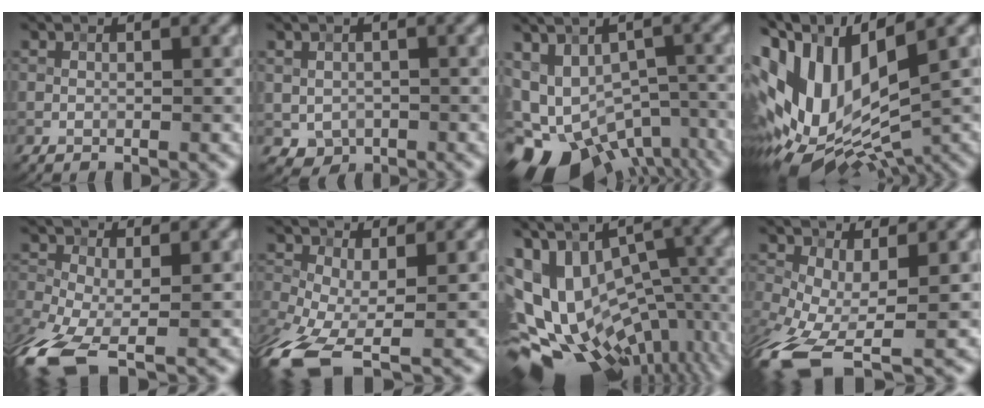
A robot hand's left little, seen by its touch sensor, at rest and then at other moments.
{"total": 1.9, "force": [-0.3, 1.6, 1.0], "torque": [-0.018, -0.009, -0.001]}
{"total": 12.8, "force": [-6.8, 8.1, 7.2], "torque": [-0.117, -0.018, -0.076]}
{"total": 14.6, "force": [1.5, 8.0, 12.1], "torque": [-0.258, 0.011, 0.035]}
{"total": 7.5, "force": [-4.2, 3.1, 5.5], "torque": [-0.140, -0.030, -0.091]}
{"total": 8.6, "force": [-4.4, 3.7, 6.4], "torque": [-0.163, -0.038, -0.083]}
{"total": 17.3, "force": [-3.5, 11.1, 12.9], "torque": [-0.206, 0.010, -0.002]}
{"total": 9.0, "force": [-3.8, 4.1, 7.0], "torque": [-0.176, -0.039, -0.064]}